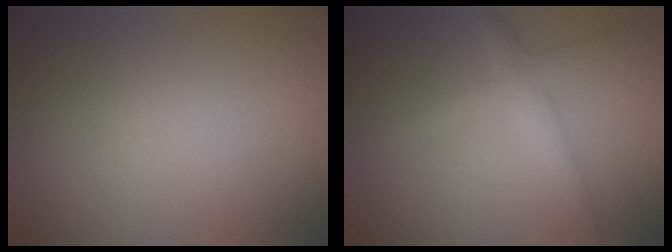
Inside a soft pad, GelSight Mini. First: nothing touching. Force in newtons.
{"total": 3.4, "press": 3.4, "slide": 0.2}